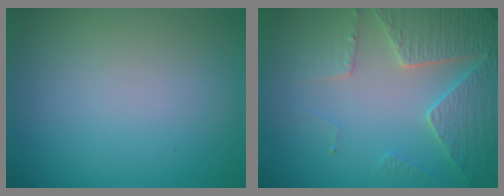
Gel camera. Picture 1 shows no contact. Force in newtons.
{"total": 4.5, "press": 4.3, "slide": 1.4}